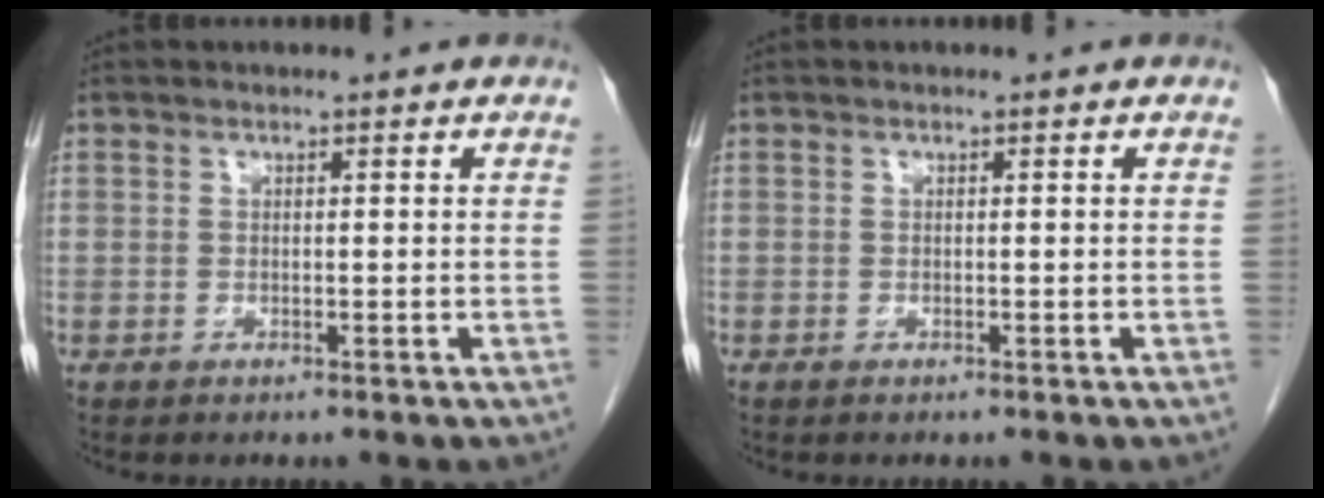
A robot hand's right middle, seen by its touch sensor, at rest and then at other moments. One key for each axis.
{"total": 0.0}